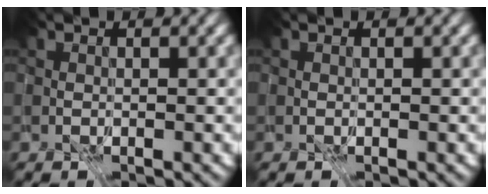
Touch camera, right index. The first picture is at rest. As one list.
[{"total": 0.0}]